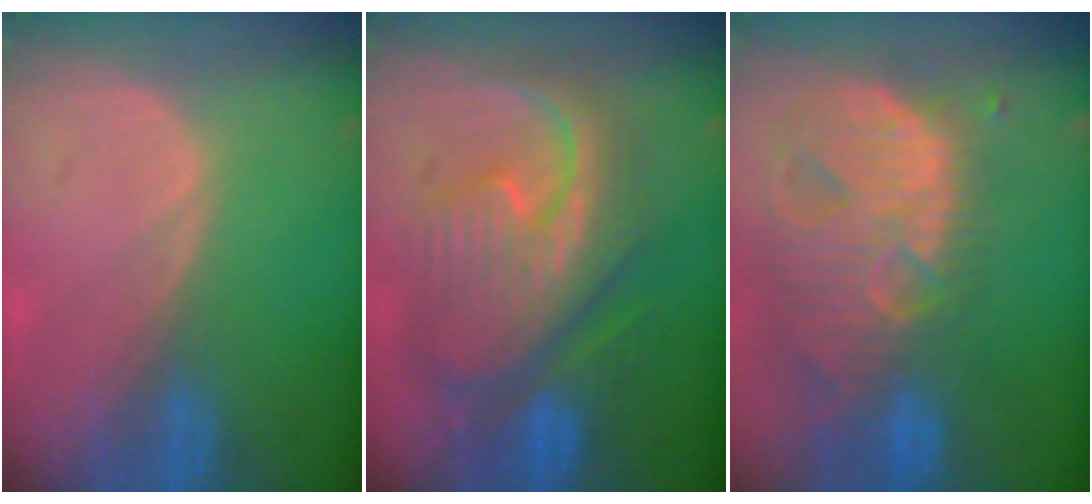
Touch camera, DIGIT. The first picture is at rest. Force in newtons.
{"total": 12.4, "press": 12.3, "slide": 1.3}
{"total": 13.9, "press": 11.7, "slide": 7.5}